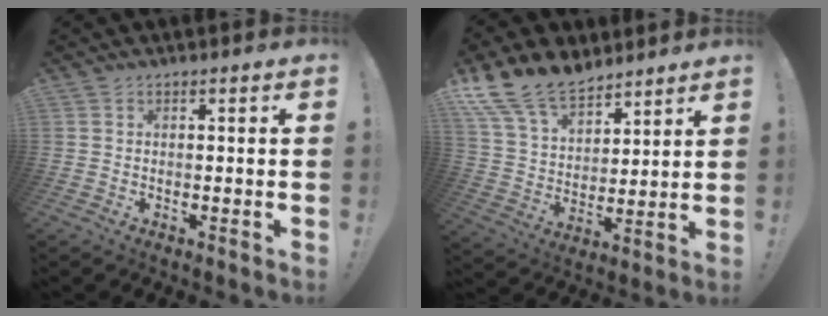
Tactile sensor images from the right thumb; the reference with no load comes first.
{"total": 16.2, "force": [12.4, 8.2, 6.4], "torque": [-0.131, -0.082, 0.237]}